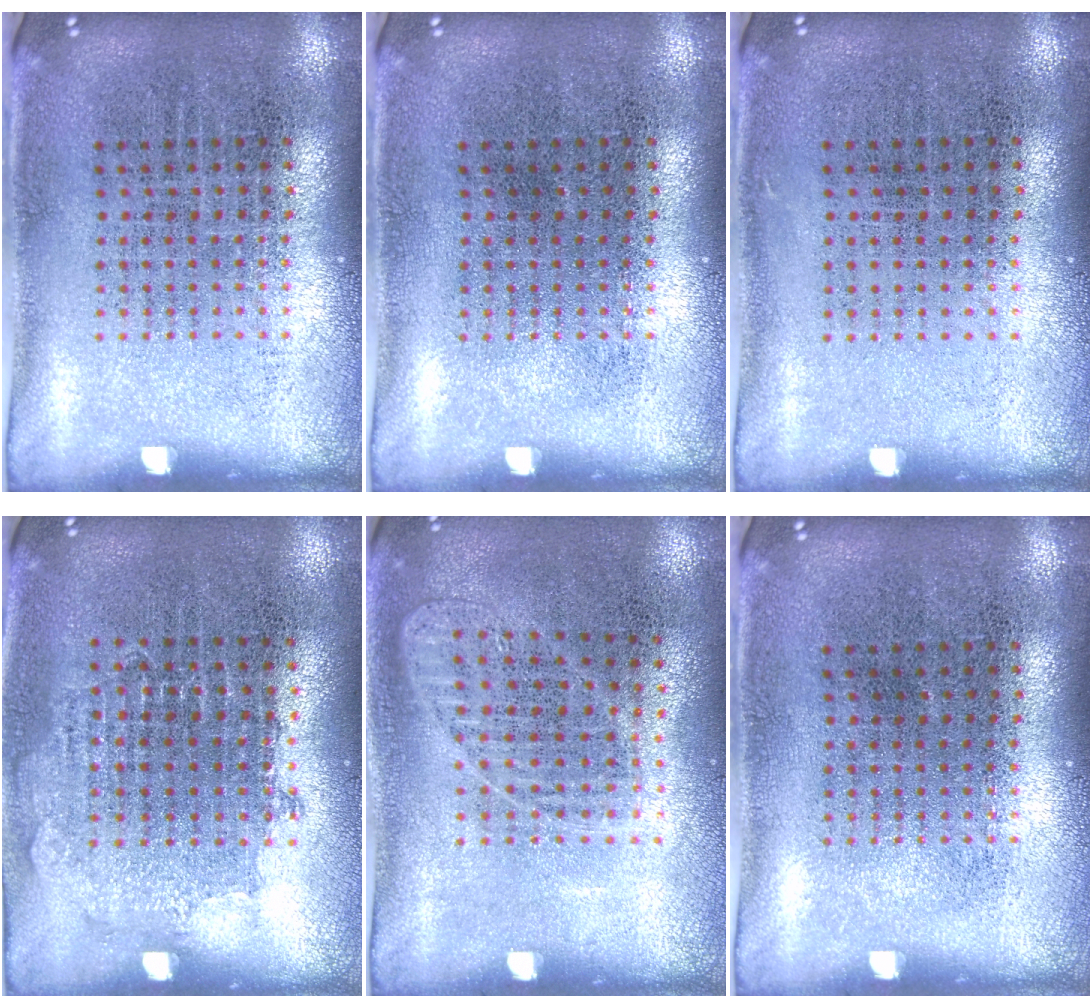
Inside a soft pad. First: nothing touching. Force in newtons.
{"total": 0.0}
{"total": 0.0}
{"total": 0.7, "press": 0.7, "slide": 0.2}
{"total": 0.9, "press": 0.9, "slide": 0.1}
{"total": 0.0}